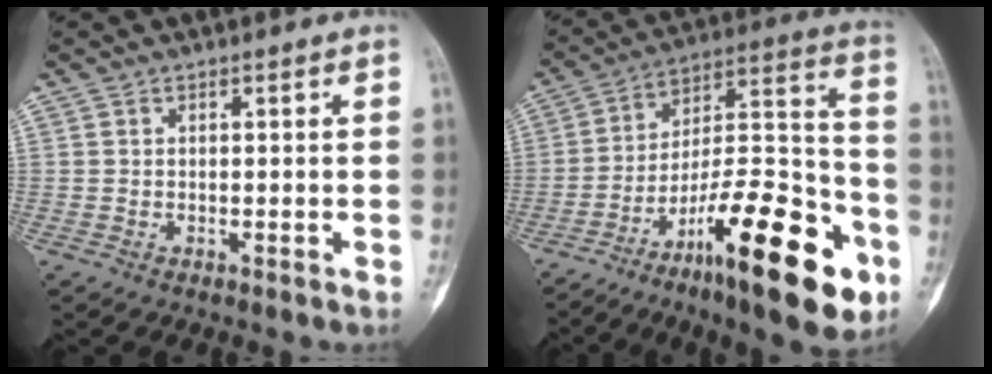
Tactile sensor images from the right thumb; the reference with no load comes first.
{"total": 26.4, "force": [-13.1, 7.7, 21.6], "torque": [-0.312, 0.082, -0.205]}